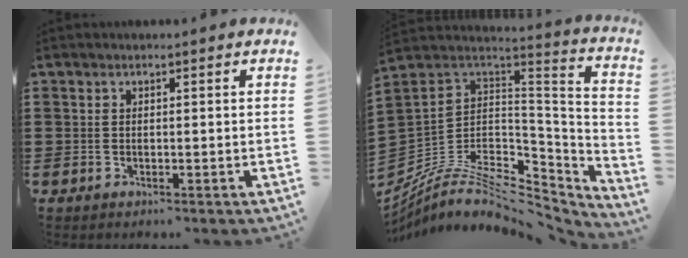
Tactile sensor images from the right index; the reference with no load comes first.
{"total": 8.1, "force": [-5.1, 4.0, 4.9], "torque": [-0.115, -0.011, -0.097]}